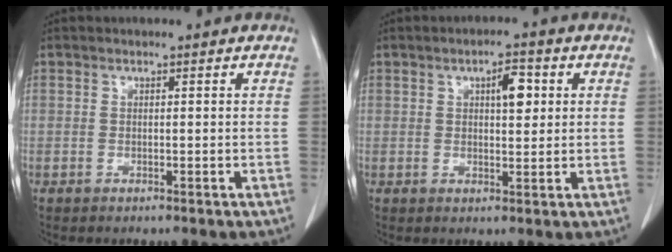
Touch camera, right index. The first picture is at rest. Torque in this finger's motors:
{"motor_torque": [0.15, 0.14, 0.07, 0.03]}